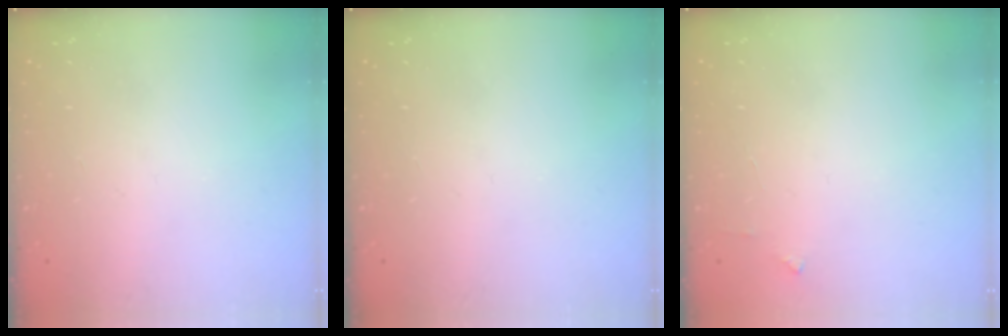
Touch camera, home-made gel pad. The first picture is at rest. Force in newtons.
{"total": 0.0}
{"total": 2.6, "press": 2.6, "slide": 0.2}